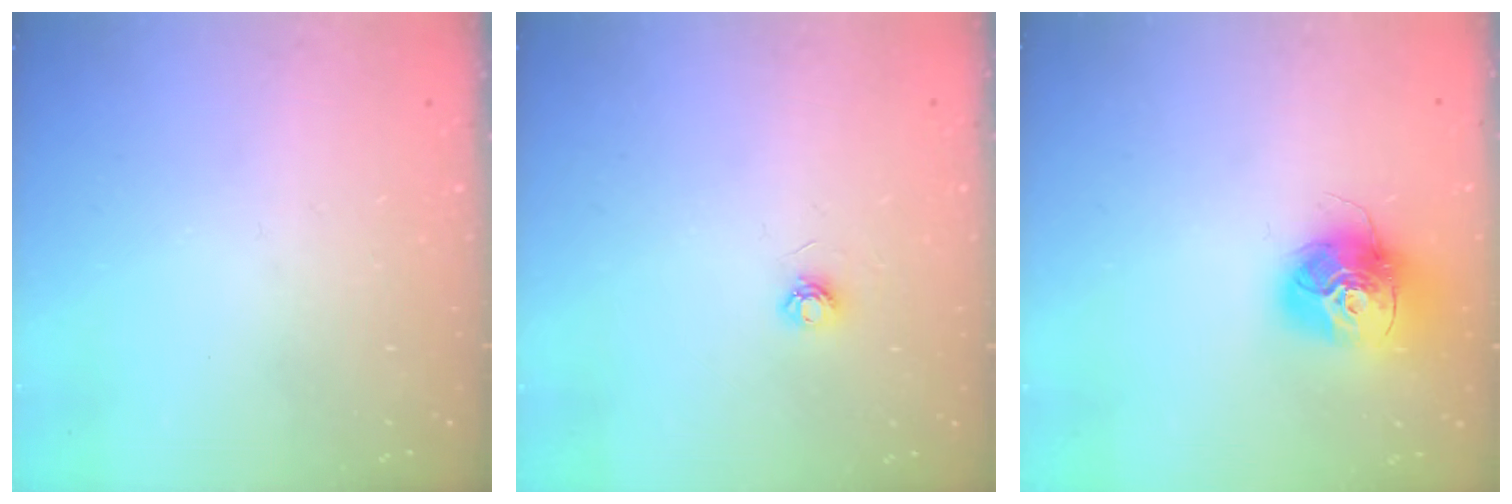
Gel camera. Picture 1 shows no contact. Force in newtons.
{"total": 4.7, "press": 4.6, "slide": 0.6}
{"total": 15.7, "press": 15.6, "slide": 1.6}